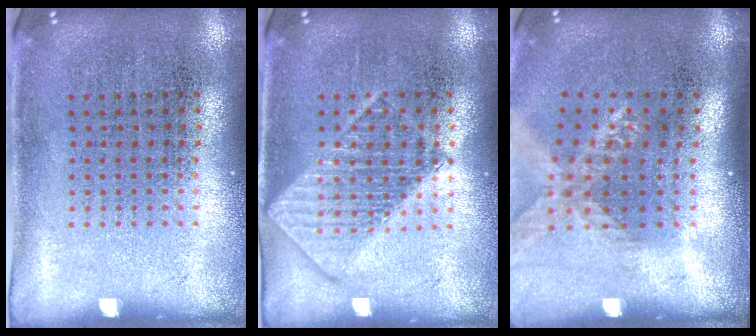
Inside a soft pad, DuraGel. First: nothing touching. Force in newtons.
{"total": 2.8, "press": 2.8, "slide": 0.3}
{"total": 1.6, "press": 1.4, "slide": 0.9}